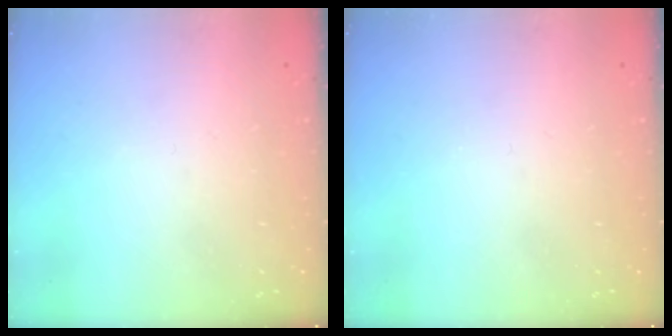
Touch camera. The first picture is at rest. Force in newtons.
{"total": 0.0}